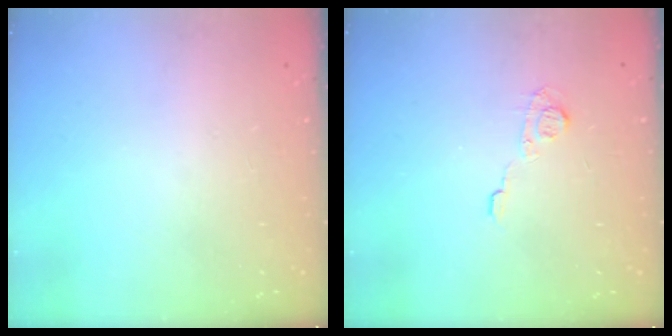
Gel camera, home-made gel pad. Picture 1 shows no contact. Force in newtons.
{"total": 6.9, "press": 6.8, "slide": 0.8}